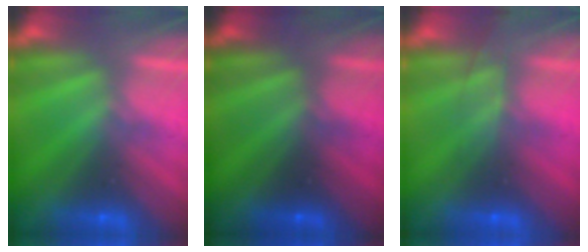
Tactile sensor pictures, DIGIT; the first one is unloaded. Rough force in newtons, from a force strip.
{"total": 2.4}
{"total": 2.5}